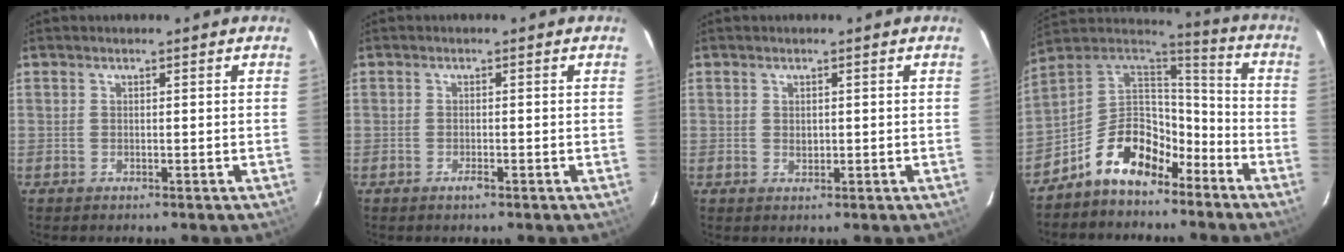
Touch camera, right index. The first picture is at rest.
{"total": 1.2, "force": [-0.8, 0.3, 0.9], "torque": [-0.018, -0.001, -0.014]}
{"total": 1.1, "force": [0.1, 0.9, 0.5], "torque": [-0.007, -0.001, 0.005]}
{"total": 14.2, "force": [-8.9, 7.7, 7.9], "torque": [-0.160, 0.040, -0.152]}